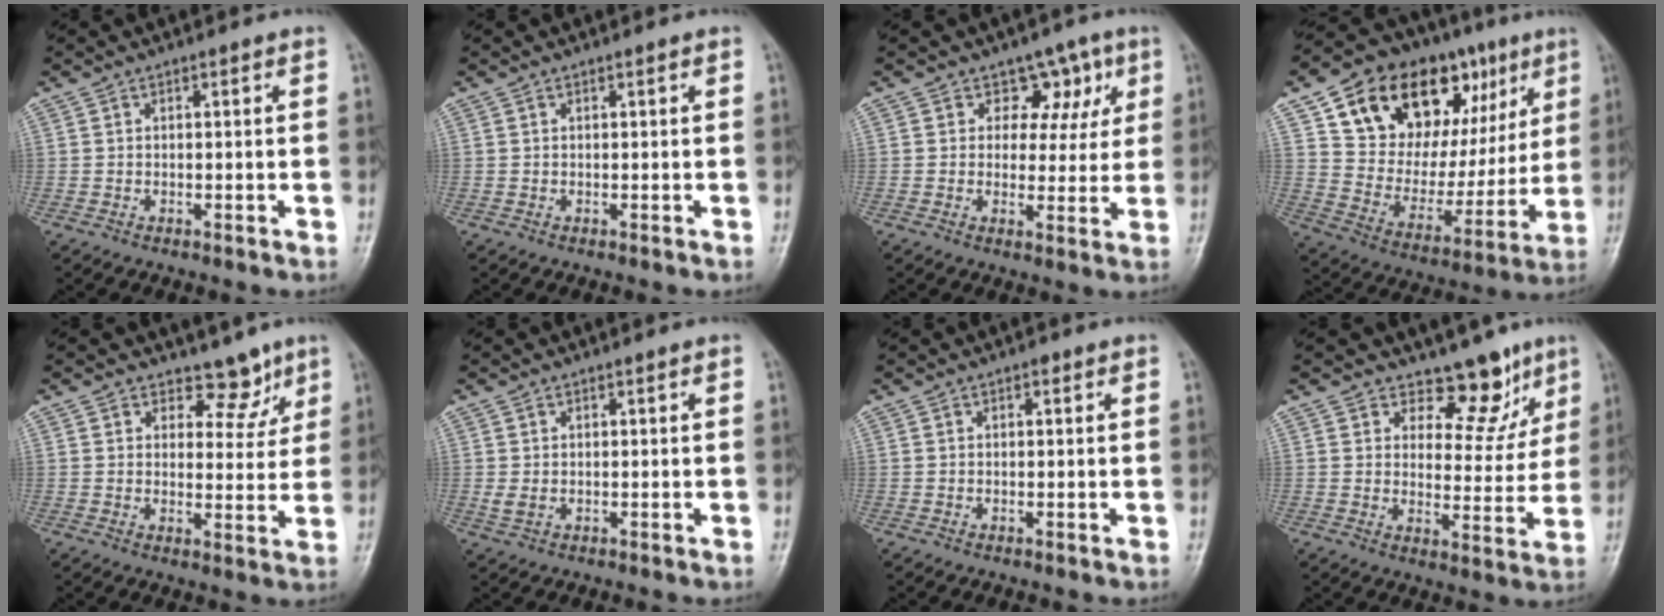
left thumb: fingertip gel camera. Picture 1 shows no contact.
{"total": 0.0}
{"total": 6.8, "force": [3.2, 5.3, 2.7], "torque": [0.014, -0.007, 0.038]}
{"total": 27.5, "force": [12.7, 16.4, 18.0], "torque": [-0.227, -0.003, 0.216]}
{"total": 5.9, "force": [4.3, 3.9, 1.5], "torque": [0.021, -0.025, 0.060]}
{"total": 1.6, "force": [0.1, 1.1, 1.2], "torque": [-0.026, -0.001, 0.006]}
{"total": 0.7, "force": [0.3, 0.4, 0.5], "torque": [-0.002, 0.001, 0.002]}
{"total": 9.3, "force": [7.0, 5.4, 2.9], "torque": [0.008, -0.048, 0.100]}